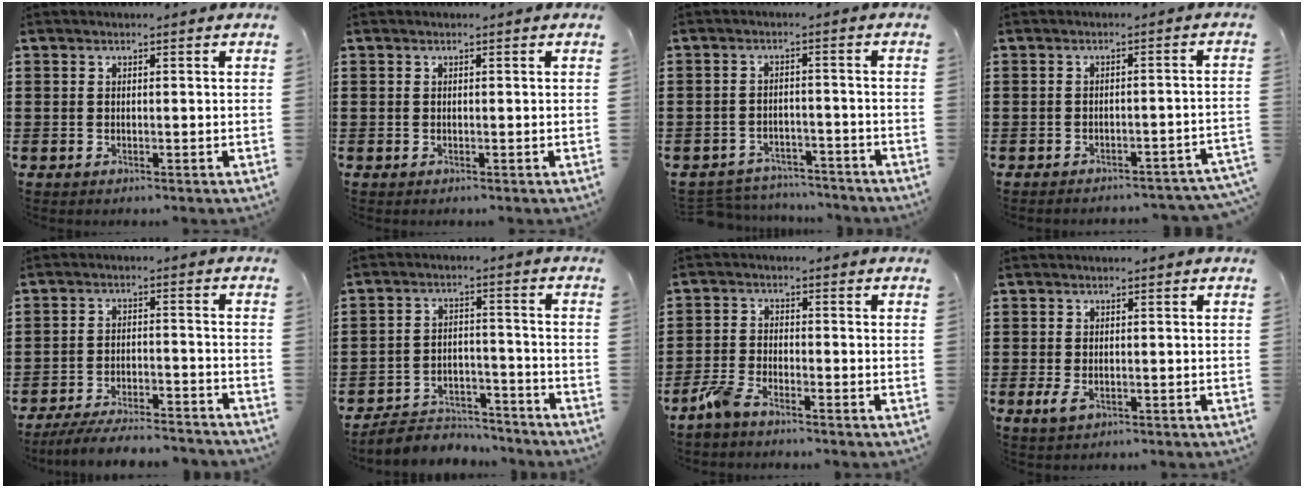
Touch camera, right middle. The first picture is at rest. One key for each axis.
{"total": 0.0}
{"total": 3.2, "fx": -3.2, "fy": 0.0, "fz": -0.2, "tx": 0.002, "ty": 0.004, "tz": -0.068}
{"total": 1.9, "fx": -1.8, "fy": -0.5, "fz": 0.3, "tx": -0.001, "ty": 0.001, "tz": -0.038}
{"total": 5.1, "fx": -4.8, "fy": -0.3, "fz": 1.6, "tx": -0.033, "ty": -0.007, "tz": -0.095}
{"total": 4.2, "fx": -4.1, "fy": 0.8, "fz": 0.1, "tx": -0.007, "ty": 0.010, "tz": -0.089}
{"total": 3.9, "fx": -3.2, "fy": 0.8, "fz": 2.0, "tx": -0.063, "ty": -0.001, "tz": -0.069}
{"total": 1.5, "fx": 0.0, "fy": 0.4, "fz": 1.4, "tx": -0.038, "ty": -0.008, "tz": -0.004}